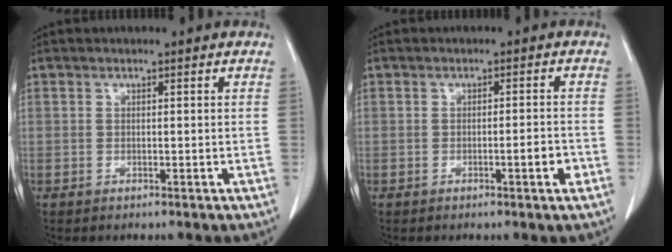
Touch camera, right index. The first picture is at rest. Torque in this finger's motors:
{"motor_torque": [0.43, -0.38, 0.08, 0.03]}